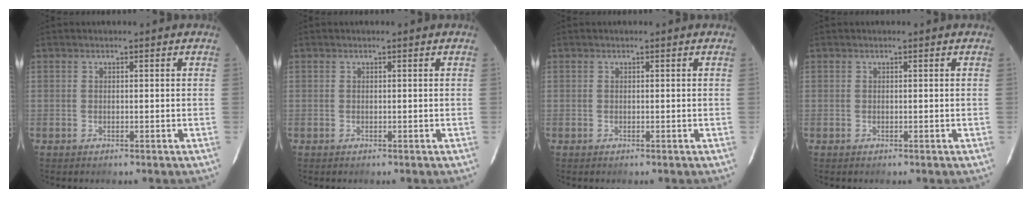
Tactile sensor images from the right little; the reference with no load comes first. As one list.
[{"total": 0.0}, {"total": 0.0}, {"total": 0.0}]